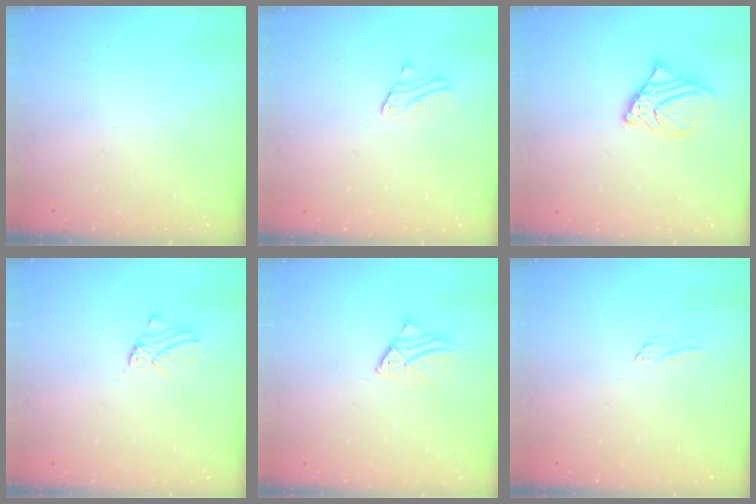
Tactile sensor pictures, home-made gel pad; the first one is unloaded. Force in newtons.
{"total": 1.6, "press": 1.6, "slide": 0.1}
{"total": 9.6, "press": 9.4, "slide": 1.8}
{"total": 1.0, "press": 1.0, "slide": 0.0}
{"total": 3.1, "press": 3.0, "slide": 0.4}
{"total": 1.6, "press": 1.6, "slide": 0.2}